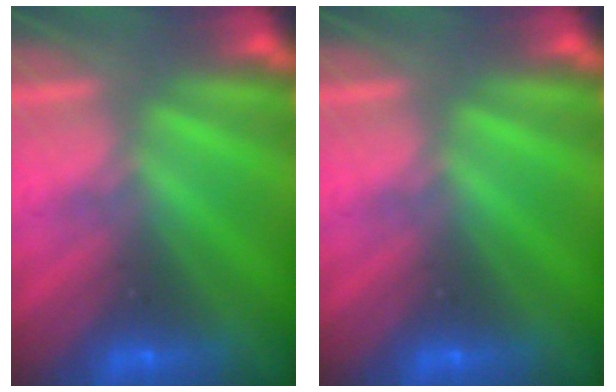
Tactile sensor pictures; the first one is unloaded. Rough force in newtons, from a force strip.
{"total": 0.0}